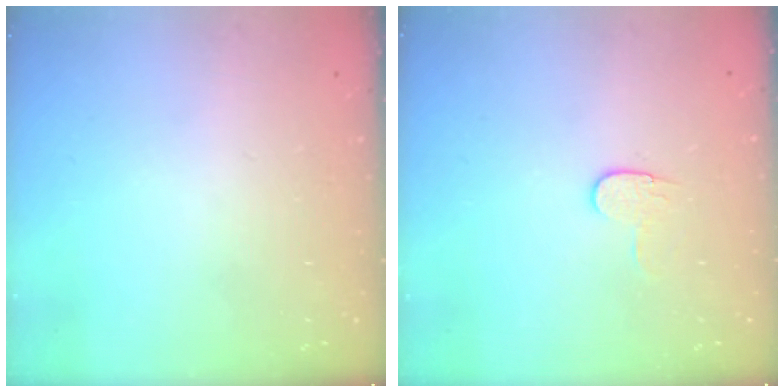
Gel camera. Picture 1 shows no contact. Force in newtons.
{"total": 6.2, "press": 6.2, "slide": 0.5}